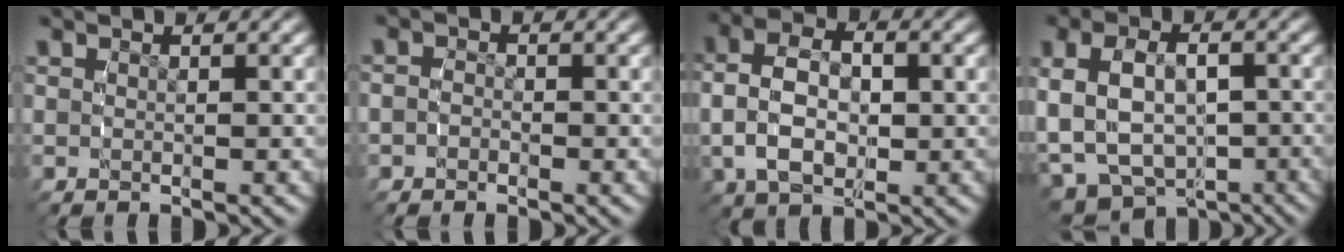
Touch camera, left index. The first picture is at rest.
{"total": 1.2, "force": [-1.0, 0.8, 0.1], "torque": [-0.010, -0.011, -0.016]}
{"total": 7.3, "force": [0.2, 5.1, 5.1], "torque": [-0.107, -0.009, 0.008]}
{"total": 12.1, "force": [-3.0, 9.8, 6.4], "torque": [-0.150, -0.056, -0.029]}